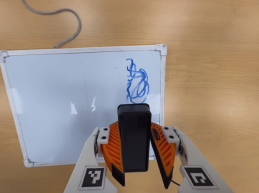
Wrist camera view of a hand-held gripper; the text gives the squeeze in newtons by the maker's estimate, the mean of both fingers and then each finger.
{"total": 7.6, "left": 8.5, "right": 6.8}